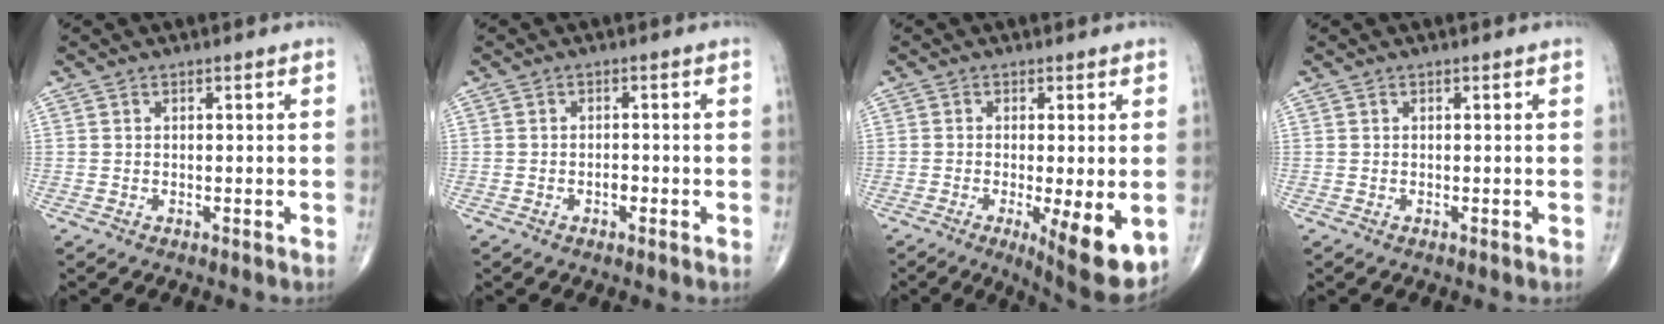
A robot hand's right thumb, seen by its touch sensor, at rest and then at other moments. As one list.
[{"total": 1.5, "force": [-0.6, 0.9, 1.0], "torque": [-0.012, 0.003, -0.011]}, {"total": 11.4, "force": [-3.1, 3.1, 10.5], "torque": [-0.150, -0.024, -0.040]}, {"total": 0.0}]